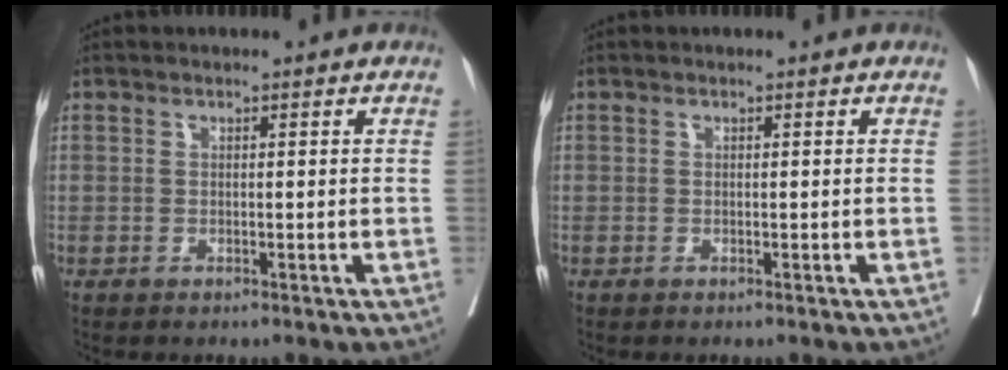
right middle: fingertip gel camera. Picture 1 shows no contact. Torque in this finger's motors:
{"motor_torque": [-0.36, -0.15, 0.02, -0.01]}